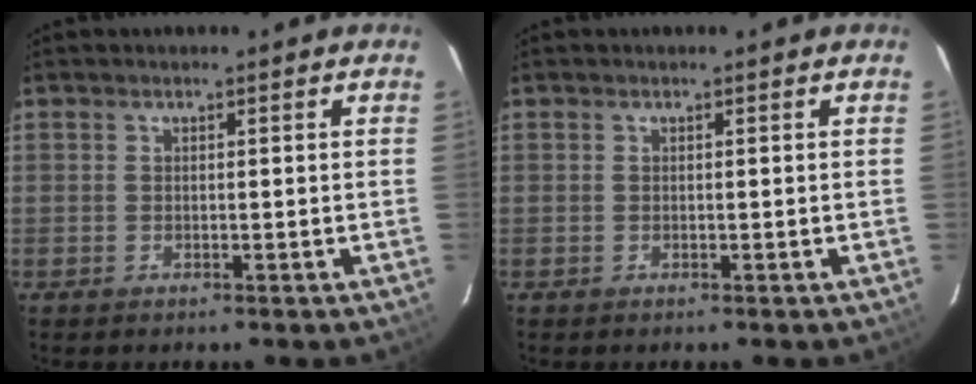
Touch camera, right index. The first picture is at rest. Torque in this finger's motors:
{"motor_torque": [0.00, 0.00, 0.00, 0.00]}